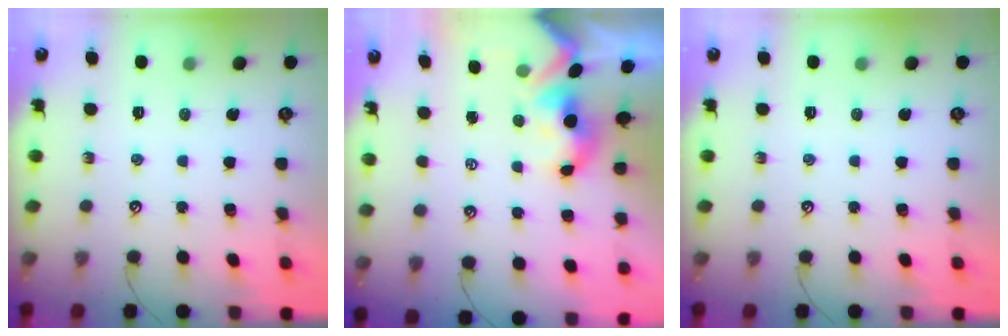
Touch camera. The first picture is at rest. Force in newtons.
{"total": 1.7, "press": 1.5, "slide": 0.7}
{"total": 0.0}